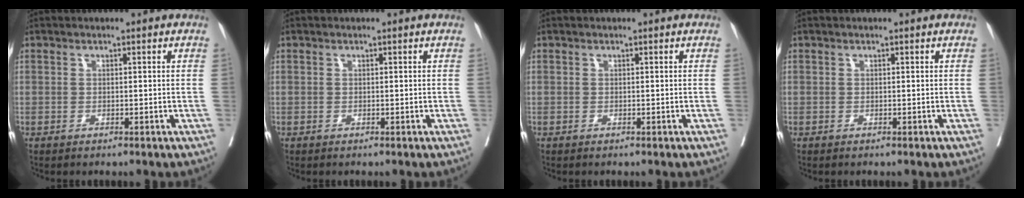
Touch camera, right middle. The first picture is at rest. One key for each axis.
{"total": 0.0}
{"total": 0.0}
{"total": 0.0}